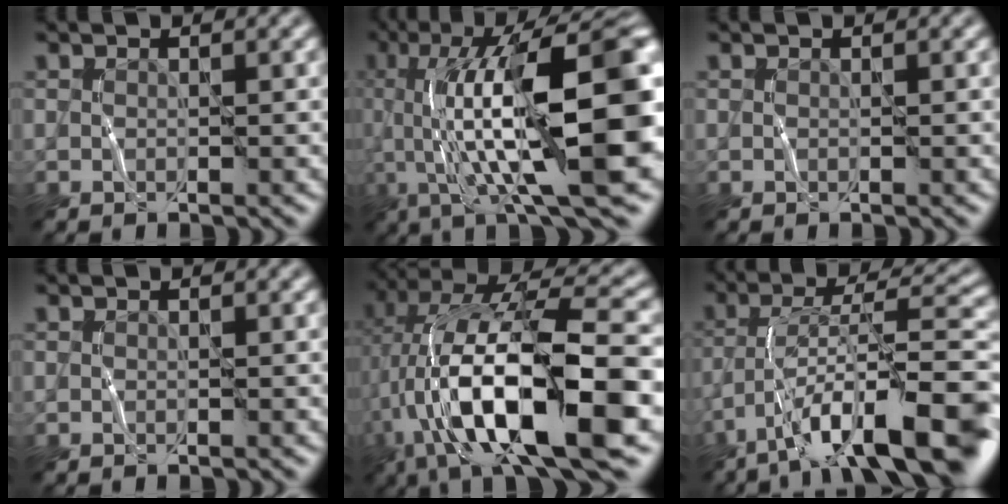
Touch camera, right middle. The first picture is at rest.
{"total": 16.6, "force": [0.9, 5.0, 15.8], "torque": [-0.251, 0.029, 0.017]}
{"total": 0.0}
{"total": 0.0}
{"total": 15.6, "force": [-2.4, 5.5, 14.4], "torque": [-0.239, 0.037, -0.038]}
{"total": 12.6, "force": [-7.2, 3.1, 9.9], "torque": [-0.160, 0.019, -0.121]}